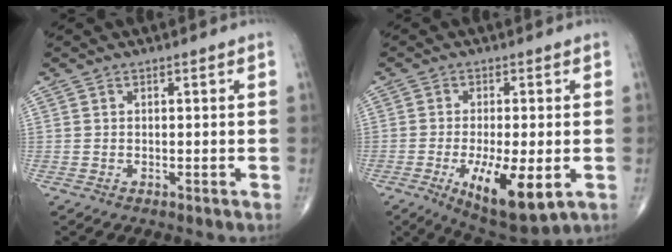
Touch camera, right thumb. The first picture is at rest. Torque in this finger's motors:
{"motor_torque": [1.55, 1.07, 0.21, -0.23, 0.32]}